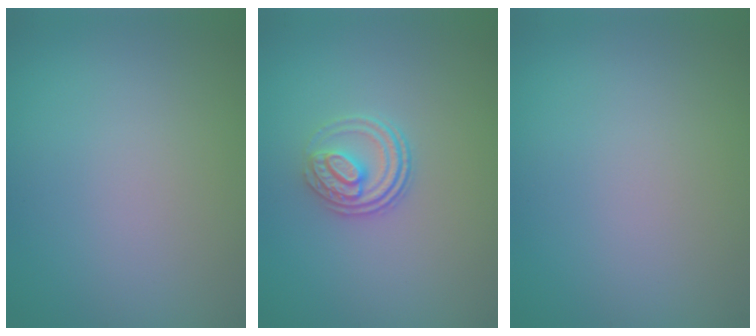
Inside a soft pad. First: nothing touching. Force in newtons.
{"total": 3.1, "press": 2.6, "slide": 1.7}
{"total": 0.0}